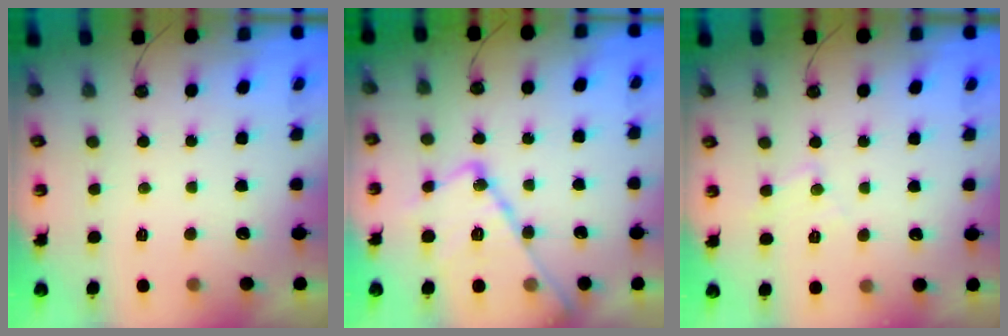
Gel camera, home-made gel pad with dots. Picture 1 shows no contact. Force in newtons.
{"total": 19.4, "press": 19.3, "slide": 1.7}
{"total": 5.9, "press": 5.9, "slide": 0.5}